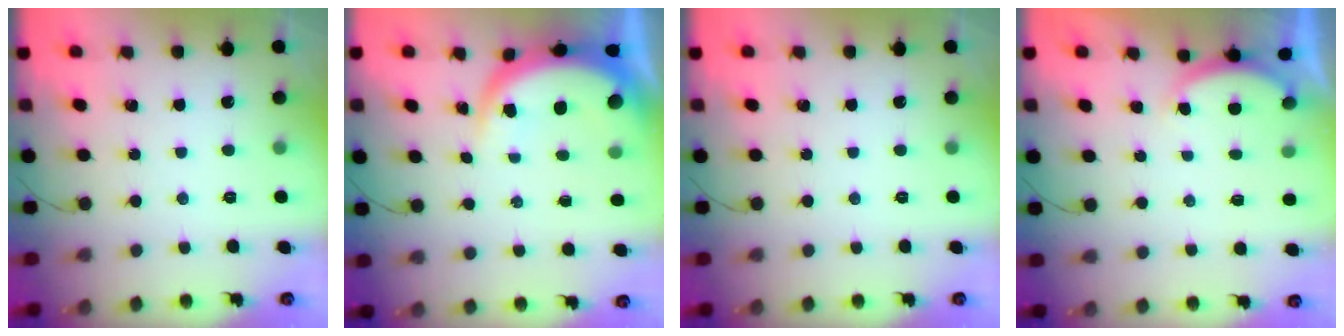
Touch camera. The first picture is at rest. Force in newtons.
{"total": 6.5, "press": 6.4, "slide": 1.0}
{"total": 0.0}
{"total": 2.3, "press": 2.2, "slide": 0.6}